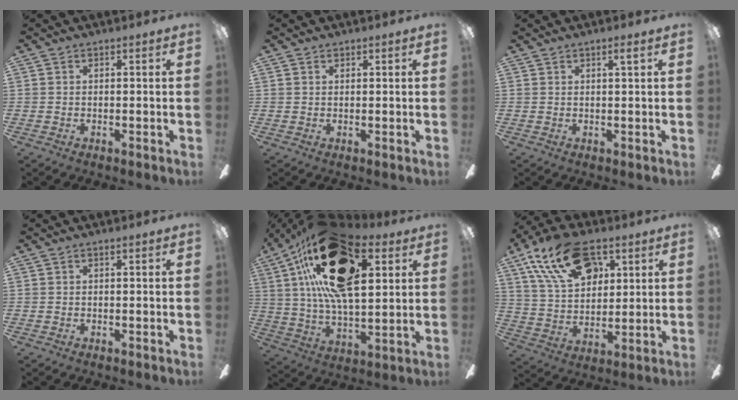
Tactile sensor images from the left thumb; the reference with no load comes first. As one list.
[{"total": 0.9, "force": [0.7, 0.5, 0.2], "torque": [-0.005, 0.001, 0.012]}, {"total": 1.4, "force": [1.1, 0.0, 0.8], "torque": [-0.019, -0.002, 0.019]}, {"total": 0.0}, {"total": 27.9, "force": [11.3, 14.0, 21.3], "torque": [-0.398, -0.030, 0.188]}, {"total": 20.9, "force": [10.3, 12.5, 13.2], "torque": [-0.241, -0.024, 0.184]}]